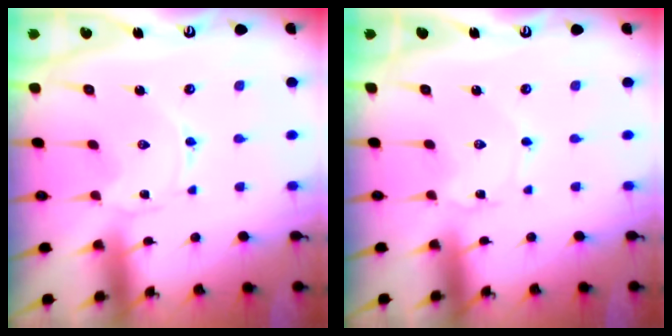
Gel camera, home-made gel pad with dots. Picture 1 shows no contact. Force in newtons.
{"total": 1.4, "press": 1.4, "slide": 0.1}